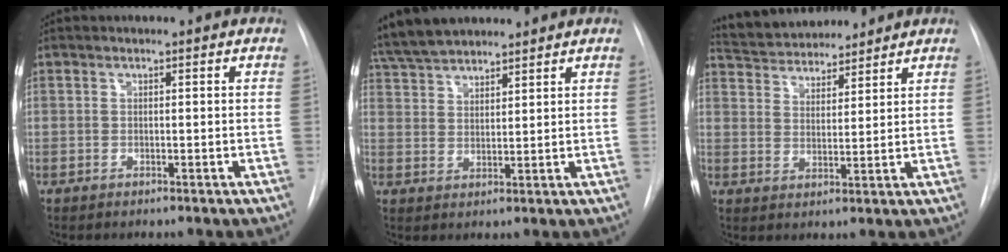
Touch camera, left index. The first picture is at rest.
{"total": 10.2, "force": [9.4, 2.1, 3.4], "torque": [-0.068, 0.032, 0.177]}
{"total": 11.2, "force": [10.5, 2.8, 2.8], "torque": [-0.044, 0.021, 0.177]}